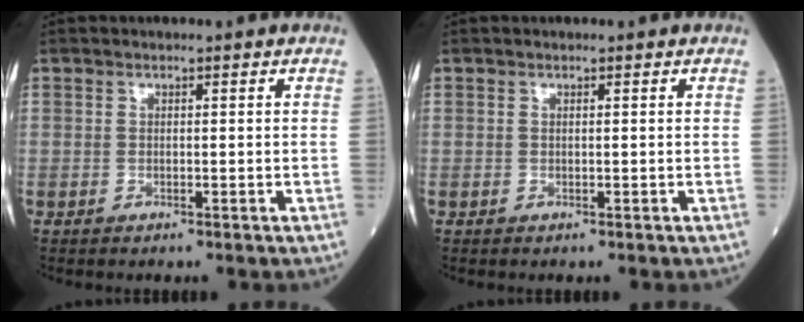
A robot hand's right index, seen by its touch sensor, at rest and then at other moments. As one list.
[{"total": 0.0}]